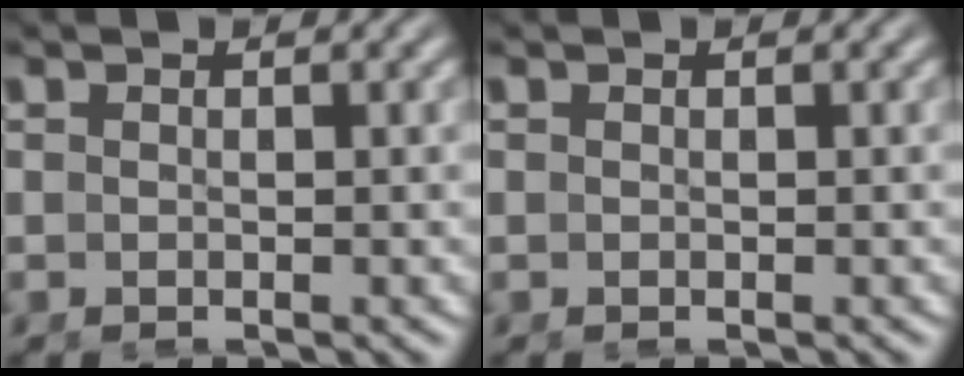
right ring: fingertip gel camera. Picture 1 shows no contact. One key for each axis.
{"total": 0.0}